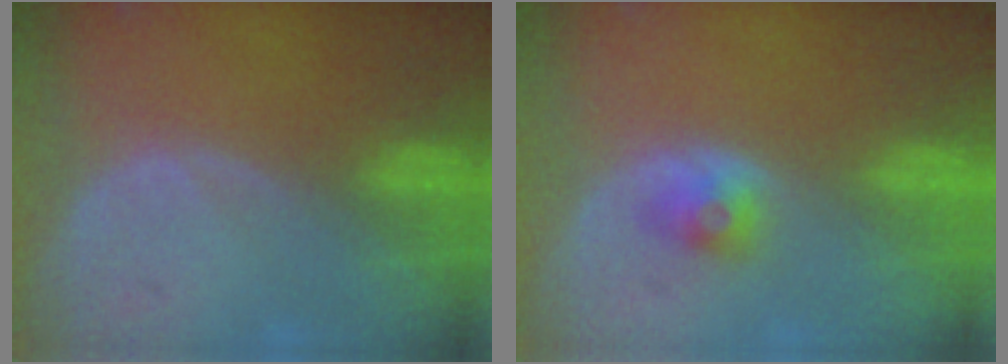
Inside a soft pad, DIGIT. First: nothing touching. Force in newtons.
{"total": 2.4, "press": 2.3, "slide": 0.8}